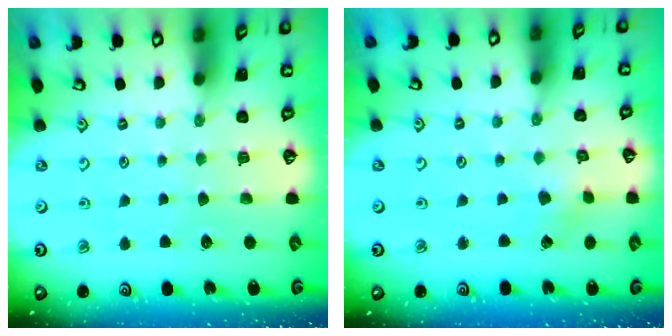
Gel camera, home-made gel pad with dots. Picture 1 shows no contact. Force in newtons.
{"total": 1.8, "press": 1.8, "slide": 0.1}